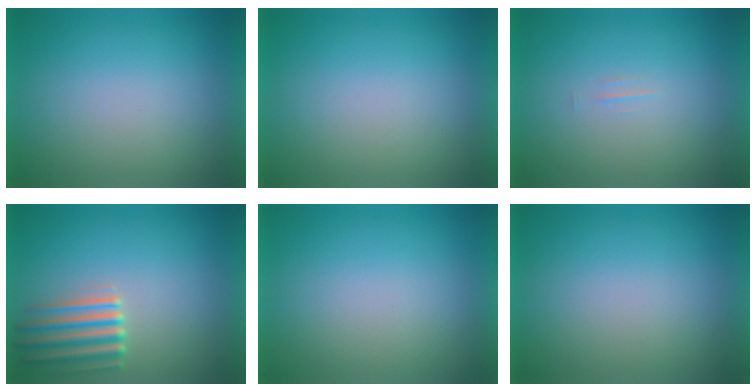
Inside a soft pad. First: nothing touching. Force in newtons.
{"total": 0.0}
{"total": 1.3}
{"total": 4.3}
{"total": 1.2}
{"total": 0.0}